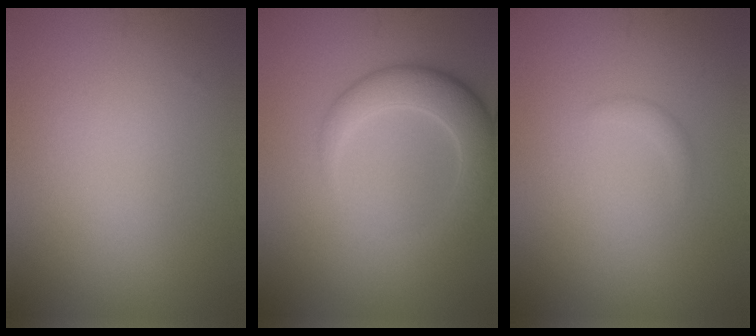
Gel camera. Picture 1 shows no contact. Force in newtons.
{"total": 4.7, "press": 4.7, "slide": 0.4}
{"total": 0.9, "press": 0.9, "slide": 0.2}